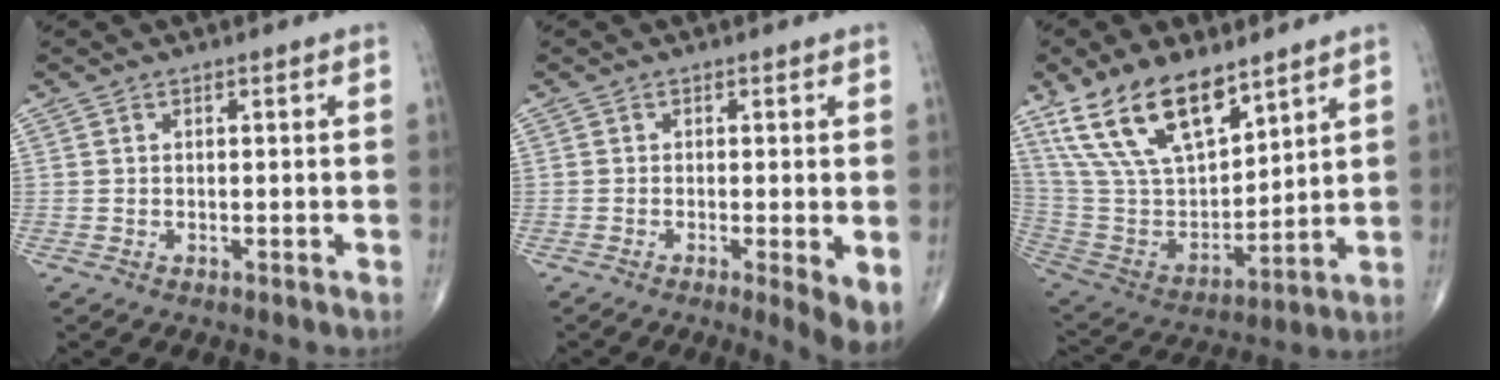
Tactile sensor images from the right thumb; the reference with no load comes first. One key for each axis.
{"total": 4.3, "fx": -0.9, "fy": 0.6, "fz": 4.1, "tx": -0.070, "ty": -0.015, "tz": -0.018}
{"total": 19.8, "fx": 12.6, "fy": 8.9, "fz": 12.3, "tx": -0.201, "ty": -0.053, "tz": 0.255}